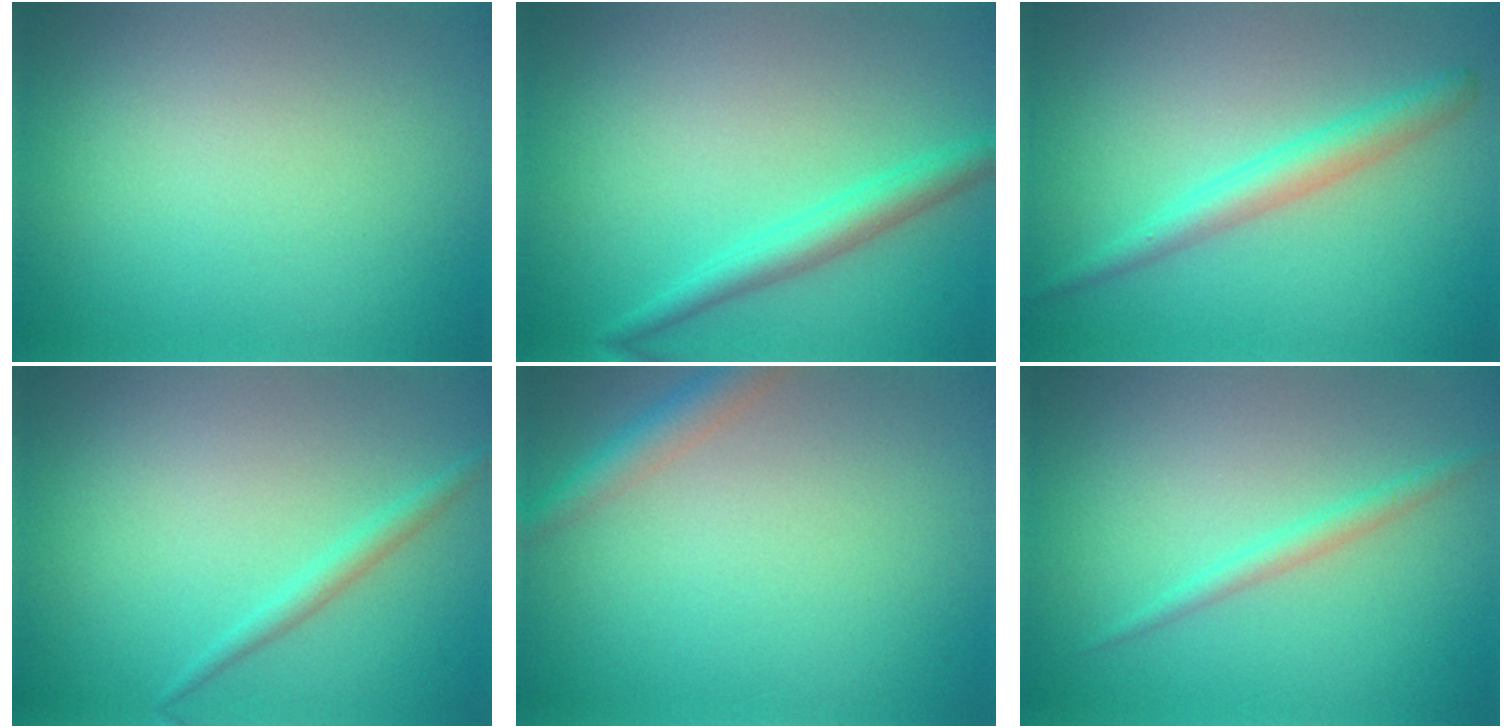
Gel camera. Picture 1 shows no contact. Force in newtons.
{"total": 2.7, "press": 2.7, "slide": 0.2}
{"total": 2.9, "press": 2.9, "slide": 0.0}
{"total": 1.4, "press": 1.4, "slide": 0.0}
{"total": 2.4, "press": 2.4, "slide": 0.1}
{"total": 1.5, "press": 1.5, "slide": 0.1}